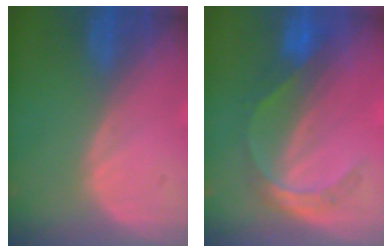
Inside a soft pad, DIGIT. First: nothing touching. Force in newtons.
{"total": 5.1, "press": 4.9, "slide": 1.4}